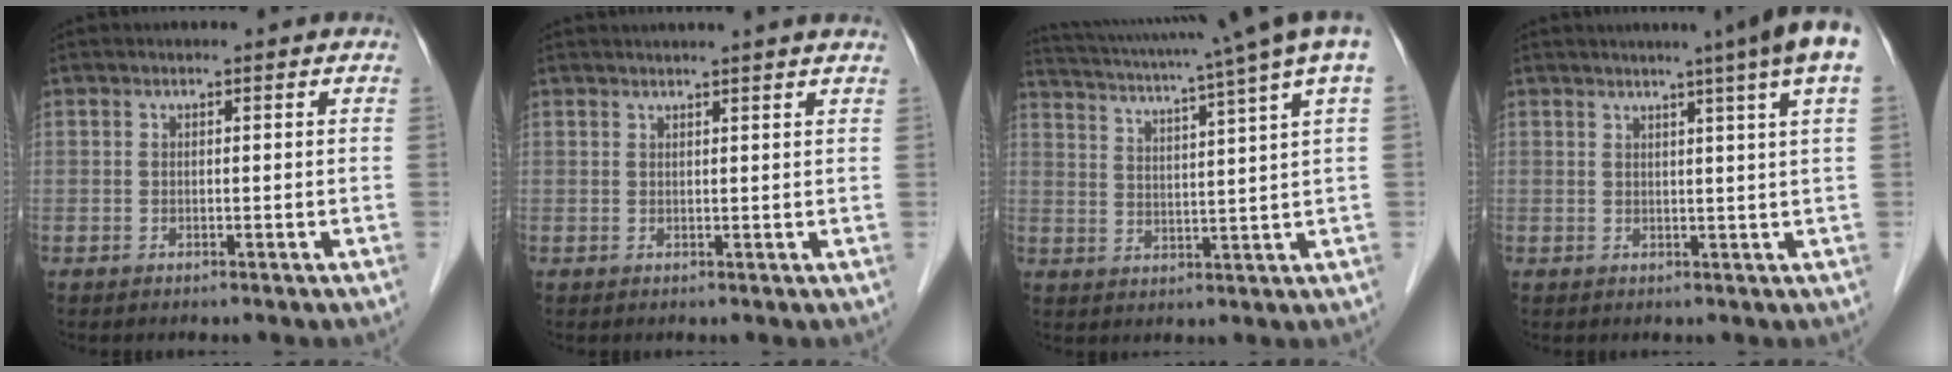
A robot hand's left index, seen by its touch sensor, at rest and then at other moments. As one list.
[{"total": 6.0, "force": [5.5, -0.8, 2.4], "torque": [-0.026, 0.023, 0.055]}, {"total": 16.1, "force": [12.6, -1.2, 9.8], "torque": [-0.173, -0.009, 0.163]}, {"total": 7.4, "force": [4.6, -1.1, 5.6], "torque": [-0.074, 0.010, 0.039]}]